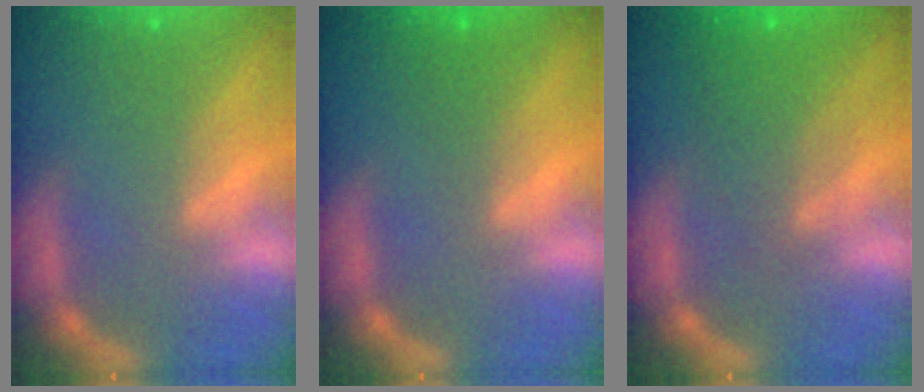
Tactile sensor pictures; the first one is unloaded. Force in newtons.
{"total": 1.5}
{"total": 5.1}